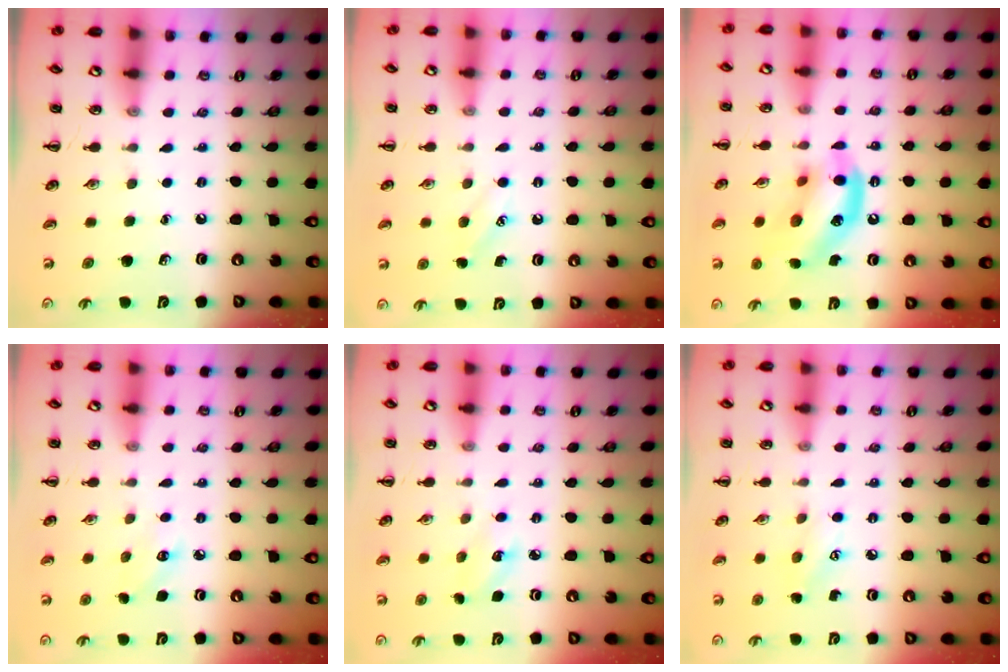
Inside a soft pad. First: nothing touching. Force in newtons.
{"total": 3.3, "press": 3.2, "slide": 0.8}
{"total": 13.7, "press": 13.6, "slide": 2.0}
{"total": 3.9, "press": 3.7, "slide": 1.1}
{"total": 3.5, "press": 3.4, "slide": 0.8}
{"total": 5.5, "press": 5.4, "slide": 1.2}